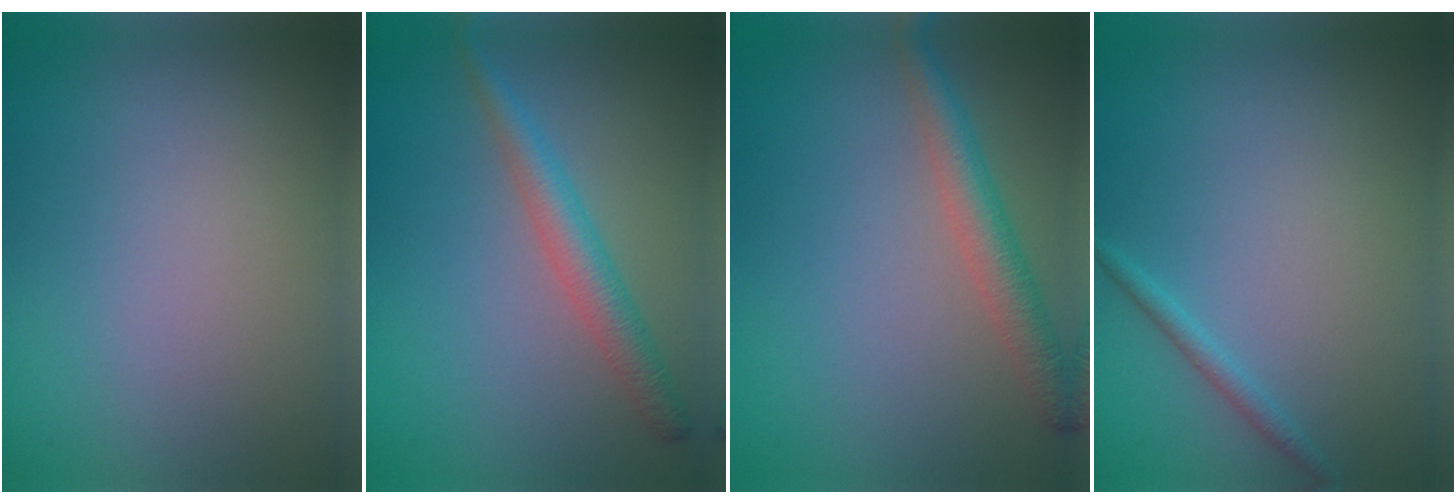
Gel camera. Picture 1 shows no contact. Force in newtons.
{"total": 3.0, "press": 3.0, "slide": 0.0}
{"total": 3.3, "press": 3.3, "slide": 0.1}
{"total": 1.1, "press": 1.1, "slide": 0.0}